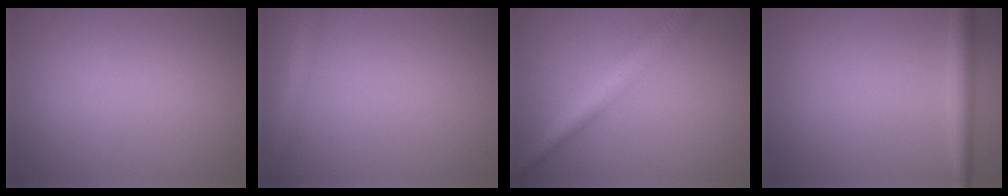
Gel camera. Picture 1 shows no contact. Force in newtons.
{"total": 2.2, "press": 2.2, "slide": 0.1}
{"total": 4.3, "press": 4.3, "slide": 0.1}
{"total": 2.4, "press": 2.4, "slide": 0.1}